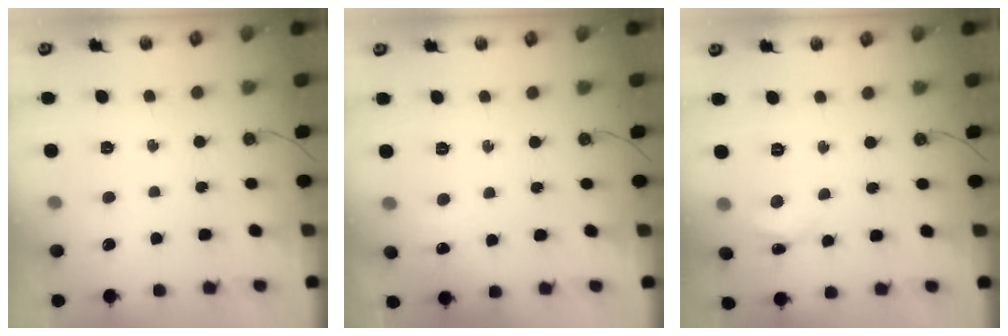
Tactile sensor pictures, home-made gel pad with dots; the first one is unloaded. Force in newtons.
{"total": 3.8, "press": 3.8, "slide": 0.6}
{"total": 3.3, "press": 3.3, "slide": 0.4}